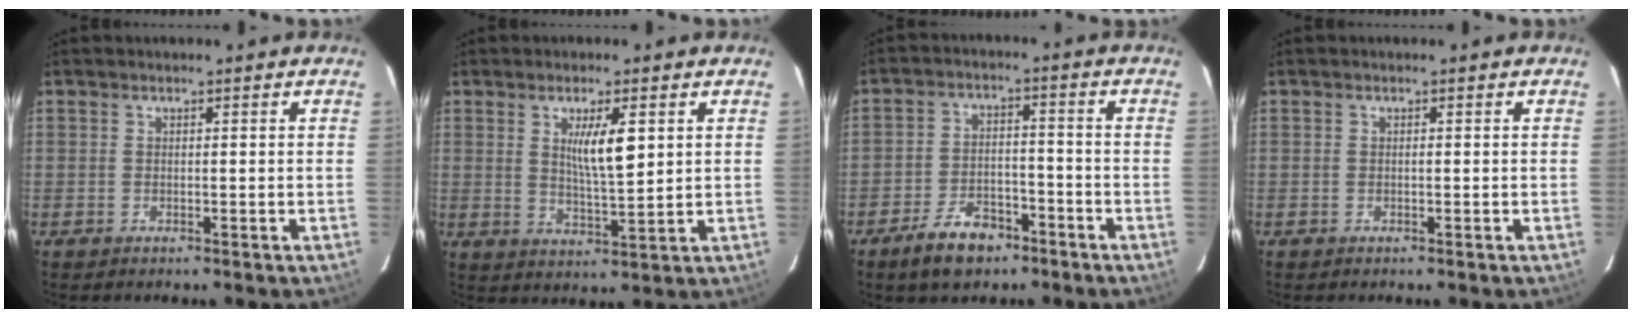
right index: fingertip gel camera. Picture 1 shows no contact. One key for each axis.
{"total": 6.4, "fx": 2.1, "fy": 1.0, "fz": 6.0, "tx": -0.104, "ty": -0.008, "tz": 0.039}
{"total": 7.6, "fx": -5.3, "fy": 3.8, "fz": 4.0, "tx": -0.078, "ty": 0.005, "tz": -0.088}
{"total": 0.0}